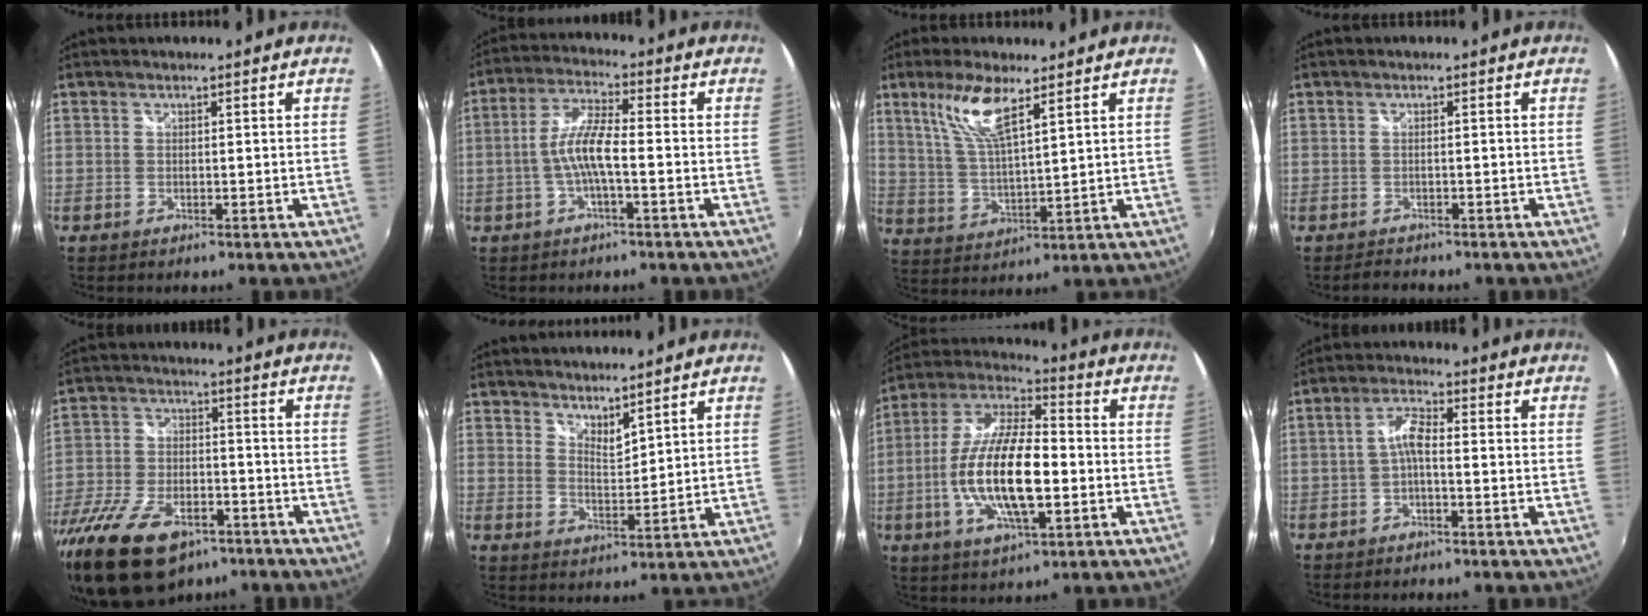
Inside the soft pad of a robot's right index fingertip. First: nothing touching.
{"total": 7.0, "force": [-1.8, 1.1, 6.7], "torque": [-0.143, 0.010, -0.034]}
{"total": 9.5, "force": [5.7, 2.0, 7.3], "torque": [-0.150, 0.000, 0.120]}
{"total": 1.7, "force": [-1.5, 0.8, 0.0], "torque": [-0.006, 0.001, -0.026]}
{"total": 19.6, "force": [-13.0, 9.6, 11.0], "torque": [-0.240, -0.028, -0.222]}
{"total": 4.2, "force": [3.8, 0.8, 1.5], "torque": [-0.019, -0.004, 0.066]}
{"total": 17.6, "force": [-3.4, 6.0, 16.2], "torque": [-0.322, -0.005, -0.067]}
{"total": 3.8, "force": [-1.2, 1.1, 3.5], "torque": [-0.074, 0.012, -0.025]}